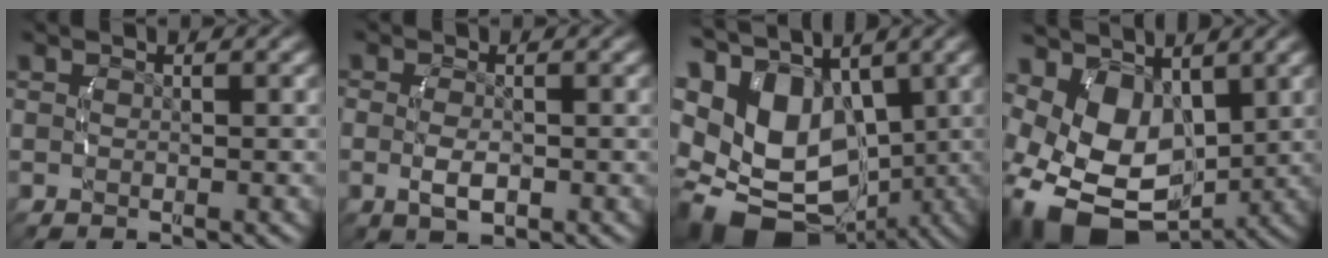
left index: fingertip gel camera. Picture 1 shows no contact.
{"total": 2.6, "force": [-0.7, 1.3, 2.1], "torque": [-0.037, -0.008, -0.007]}
{"total": 17.5, "force": [-4.3, 13.4, 10.4], "torque": [-0.237, -0.083, -0.045]}
{"total": 11.8, "force": [-1.6, 8.7, 7.7], "torque": [-0.191, -0.050, -0.007]}